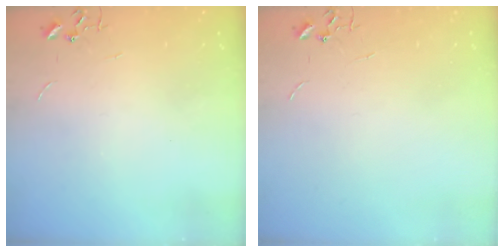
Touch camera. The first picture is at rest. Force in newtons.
{"total": 0.0}